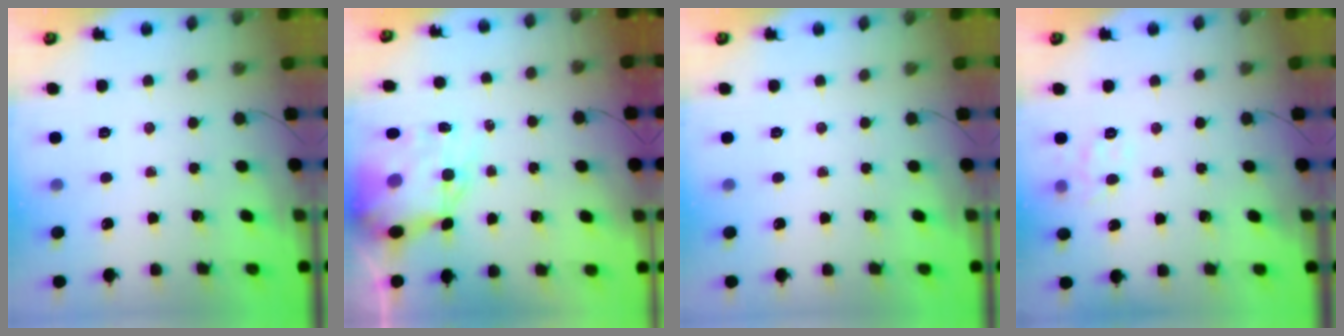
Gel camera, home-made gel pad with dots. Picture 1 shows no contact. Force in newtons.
{"total": 10.7, "press": 10.3, "slide": 3.1}
{"total": 0.0}
{"total": 8.6, "press": 8.6, "slide": 1.2}